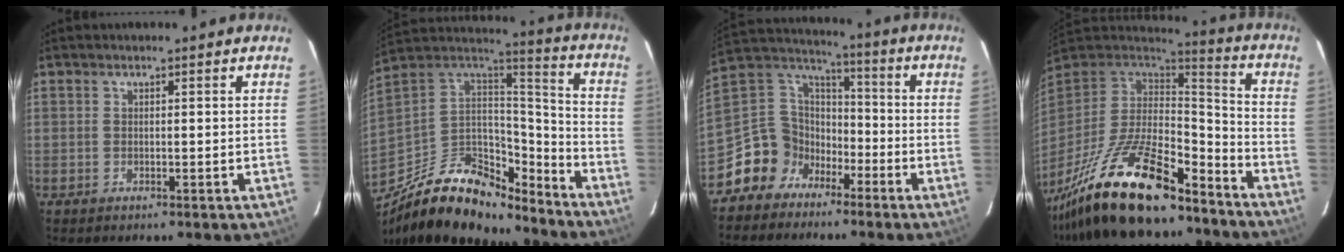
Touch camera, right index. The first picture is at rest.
{"total": 23.5, "force": [-17.0, 10.6, 12.3], "torque": [-0.248, 0.020, -0.274]}
{"total": 11.7, "force": [-7.2, 9.0, 2.1], "torque": [-0.066, 0.046, -0.139]}
{"total": 26.2, "force": [-18.6, 8.4, 16.4], "torque": [-0.320, -0.037, -0.307]}